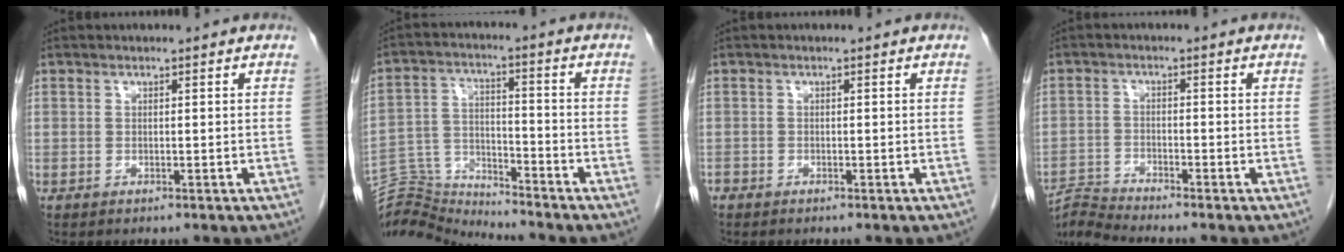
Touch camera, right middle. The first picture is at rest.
{"total": 10.1, "force": [-10.0, -0.9, -1.1], "torque": [0.010, 0.034, -0.188]}
{"total": 0.9, "force": [-0.7, 0.4, 0.1], "torque": [-0.007, -0.001, -0.014]}
{"total": 5.7, "force": [-5.2, -2.2, -0.5], "torque": [-0.009, 0.000, -0.099]}